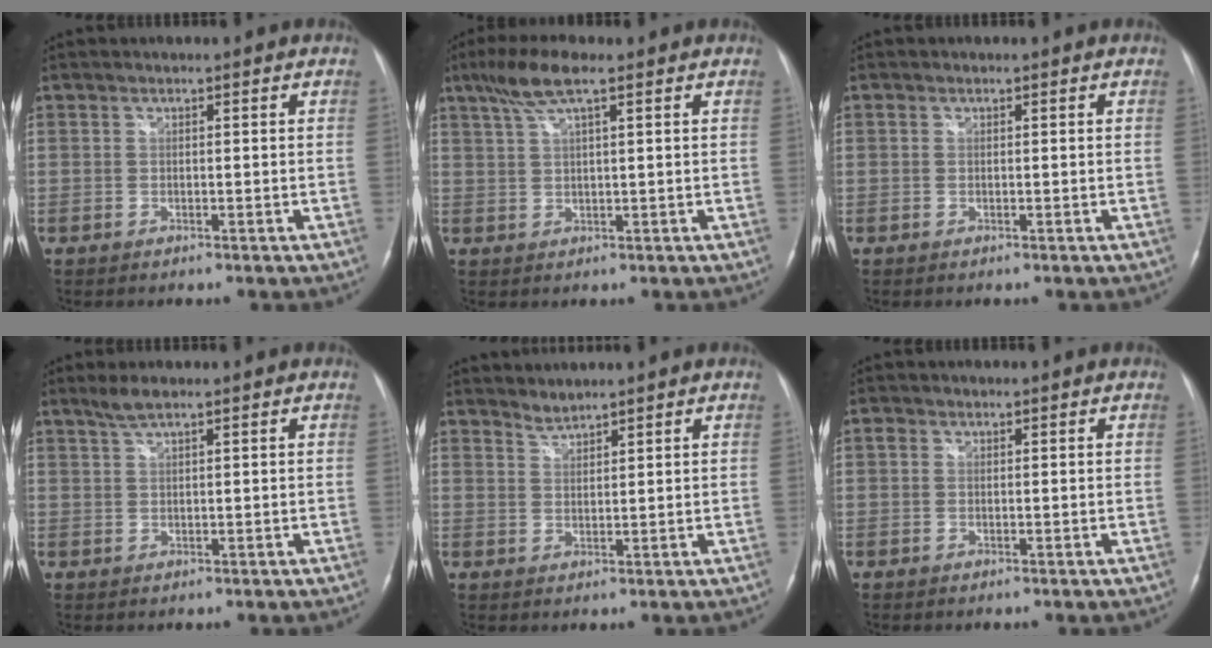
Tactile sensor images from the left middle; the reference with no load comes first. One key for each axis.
{"total": 5.9, "fx": 3.7, "fy": 0.7, "fz": 4.6, "tx": -0.103, "ty": 0.017, "tz": 0.073}
{"total": 0.0}
{"total": 2.4, "fx": 1.9, "fy": 0.2, "fz": 1.4, "tx": -0.036, "ty": 0.005, "tz": 0.040}
{"total": 1.8, "fx": 1.8, "fy": -0.1, "fz": -0.2, "tx": 0.002, "ty": 0.000, "tz": 0.038}
{"total": 0.8, "fx": 0.3, "fy": 0.7, "fz": 0.3, "tx": -0.008, "ty": 0.005, "tz": 0.004}